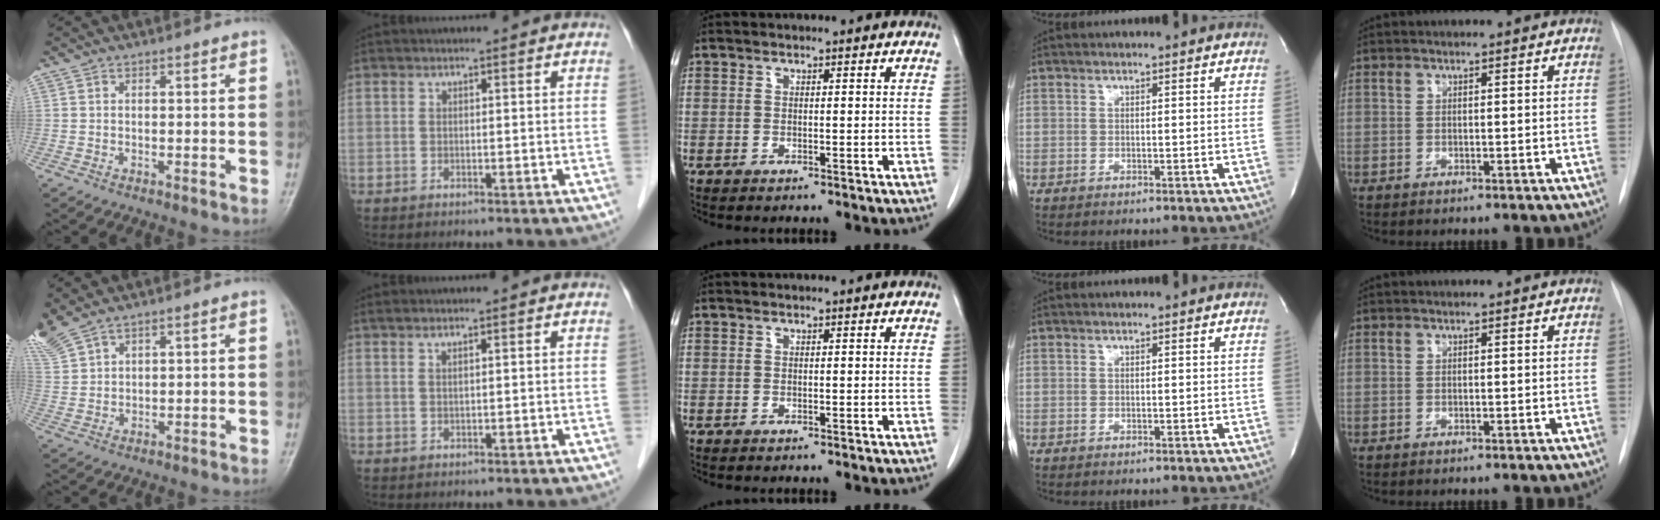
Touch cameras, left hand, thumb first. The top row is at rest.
{"thumb": {"total": 6.6, "force": [5.1, 2.3, 3.5], "torque": [-0.096, 0.000, 0.123]}, "index": {"total": 0.9, "force": [0.6, -0.1, 0.6], "torque": [-0.020, 0.009, 0.016]}}